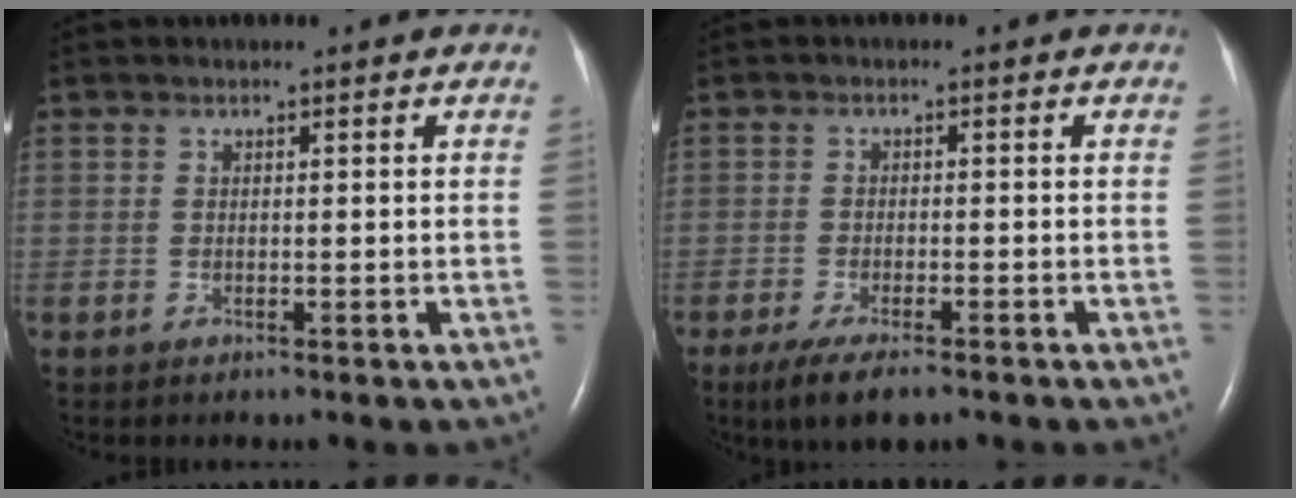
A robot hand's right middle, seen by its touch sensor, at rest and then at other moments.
{"total": 6.6, "force": [-4.7, 1.5, 4.4], "torque": [-0.076, -0.016, -0.072]}